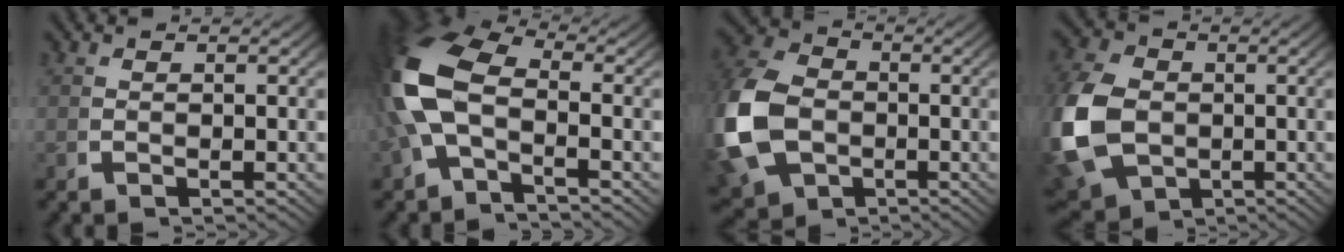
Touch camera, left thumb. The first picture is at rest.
{"total": 9.9, "force": [-0.4, 6.4, 7.5], "torque": [-0.184, -0.006, -0.007]}
{"total": 12.3, "force": [-1.6, 9.5, 7.7], "torque": [-0.205, -0.050, -0.002]}
{"total": 10.9, "force": [-1.7, 8.5, 6.7], "torque": [-0.185, -0.047, -0.006]}